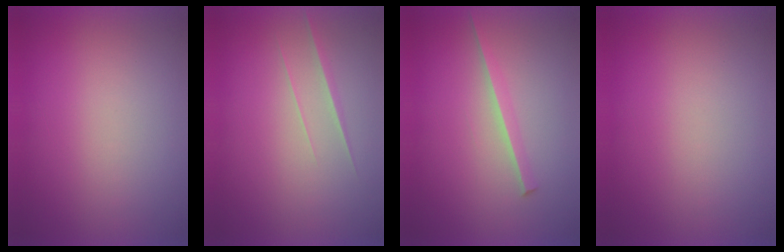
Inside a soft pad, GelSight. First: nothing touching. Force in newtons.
{"total": 1.5}
{"total": 1.8}
{"total": 0.0}